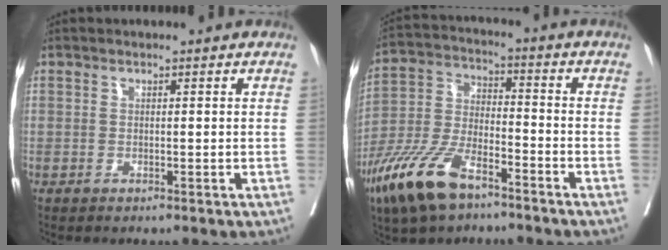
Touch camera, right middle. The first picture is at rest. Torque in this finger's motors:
{"motor_torque": [1.21, -0.93, 0.30, 0.12]}